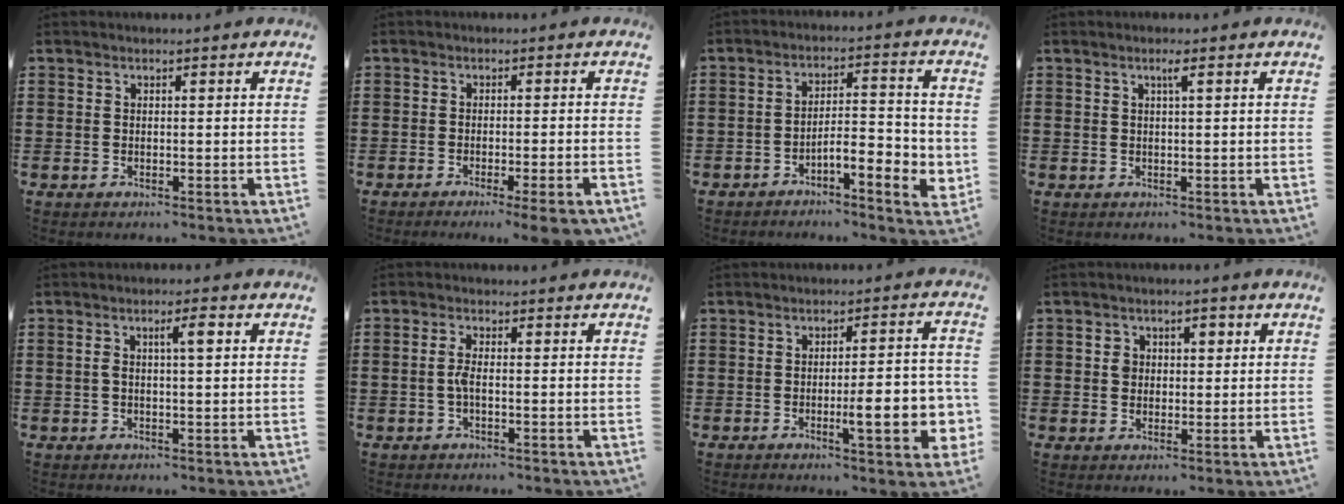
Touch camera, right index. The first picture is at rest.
{"total": 3.0, "force": [-2.2, -0.5, 2.0], "torque": [-0.031, -0.012, -0.040]}
{"total": 5.6, "force": [-3.0, 1.6, 4.4], "torque": [-0.066, -0.001, -0.055]}
{"total": 1.4, "force": [0.6, -0.1, 1.3], "torque": [-0.025, 0.001, 0.009]}
{"total": 3.1, "force": [0.7, 0.5, 3.0], "torque": [-0.052, 0.002, 0.007]}
{"total": 2.3, "force": [-0.6, 0.4, 2.2], "torque": [-0.050, -0.002, -0.013]}
{"total": 9.0, "force": [-2.5, 2.1, 8.4], "torque": [-0.114, -0.006, -0.038]}
{"total": 2.7, "force": [0.3, 2.2, 1.4], "torque": [-0.038, 0.011, 0.002]}